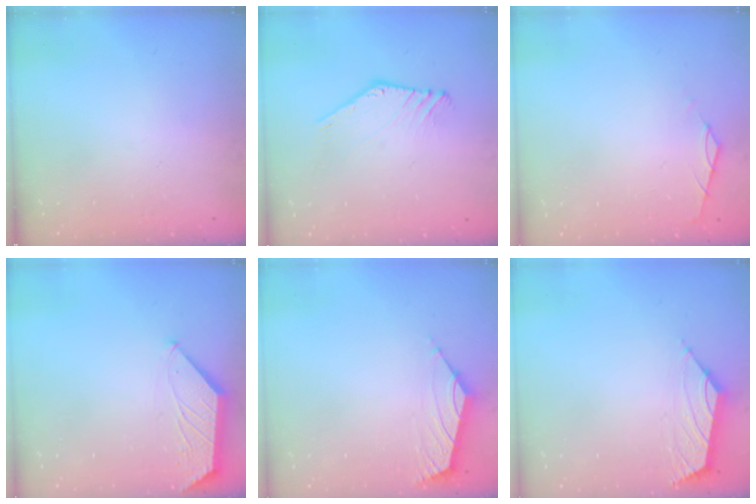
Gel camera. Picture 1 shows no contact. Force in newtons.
{"total": 2.1, "press": 2.1, "slide": 0.1}
{"total": 0.7, "press": 0.6, "slide": 0.4}
{"total": 1.6, "press": 1.5, "slide": 0.4}
{"total": 1.6, "press": 1.5, "slide": 0.7}
{"total": 1.6, "press": 1.5, "slide": 0.6}